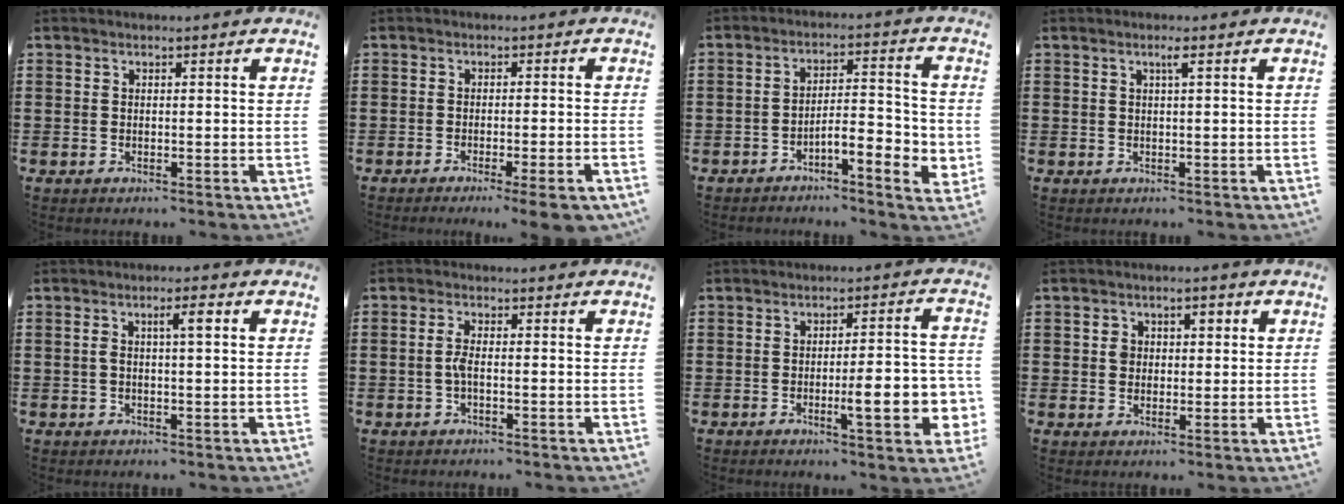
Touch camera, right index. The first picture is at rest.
{"total": 3.0, "force": [-2.2, -0.5, 2.0], "torque": [-0.031, -0.012, -0.040]}
{"total": 5.6, "force": [-3.0, 1.6, 4.4], "torque": [-0.066, -0.001, -0.055]}
{"total": 1.4, "force": [0.6, -0.1, 1.3], "torque": [-0.025, 0.001, 0.009]}
{"total": 3.1, "force": [0.7, 0.5, 3.0], "torque": [-0.052, 0.002, 0.007]}
{"total": 2.3, "force": [-0.6, 0.4, 2.2], "torque": [-0.050, -0.002, -0.013]}
{"total": 9.0, "force": [-2.5, 2.1, 8.4], "torque": [-0.114, -0.006, -0.038]}
{"total": 2.7, "force": [0.3, 2.2, 1.4], "torque": [-0.038, 0.011, 0.002]}